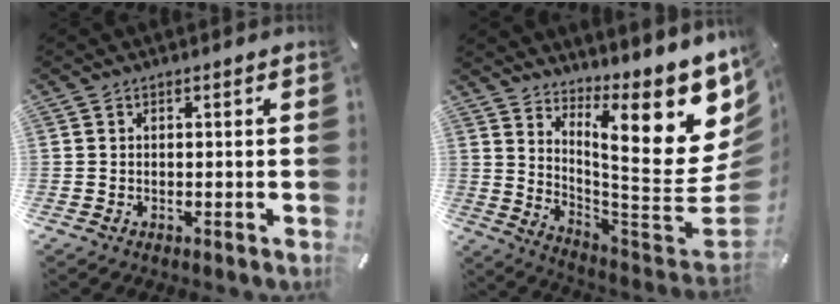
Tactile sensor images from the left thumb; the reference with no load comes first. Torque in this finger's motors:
{"motor_torque": [3.70, 1.32, 1.45, -1.32, 0.24]}